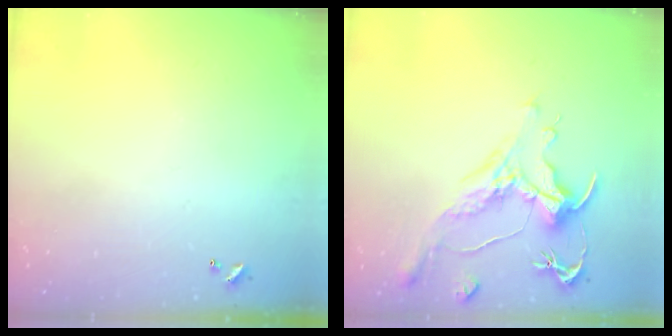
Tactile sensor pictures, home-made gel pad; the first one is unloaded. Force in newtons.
{"total": 1.1, "press": 0.0, "slide": 1.1}